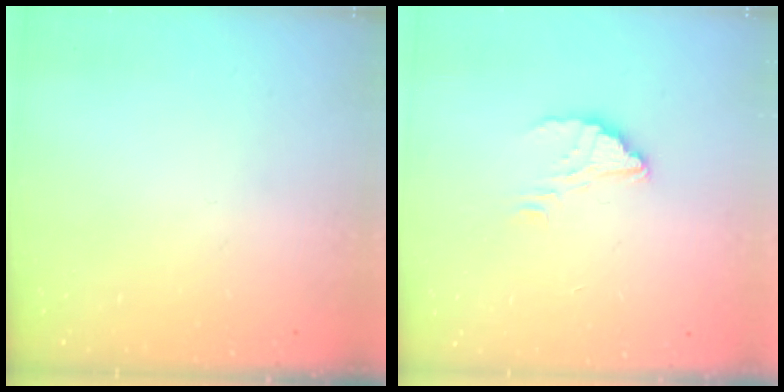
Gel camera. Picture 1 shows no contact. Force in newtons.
{"total": 3.2, "press": 3.2, "slide": 0.2}